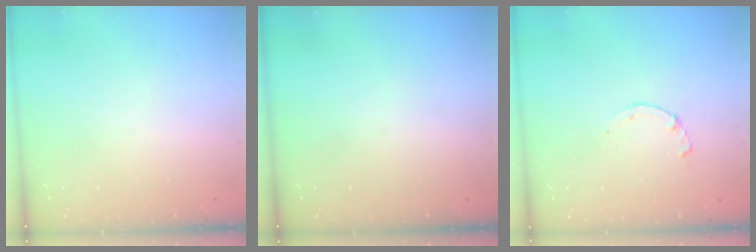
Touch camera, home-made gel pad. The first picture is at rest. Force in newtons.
{"total": 0.0}
{"total": 1.7, "press": 1.7, "slide": 0.3}